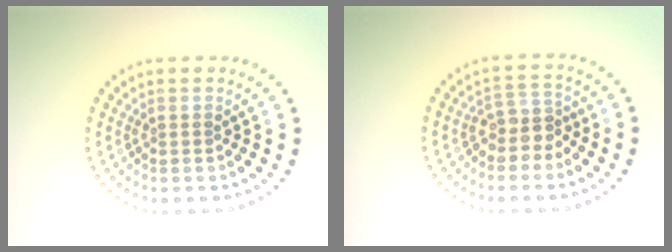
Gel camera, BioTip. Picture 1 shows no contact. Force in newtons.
{"total": 2.5, "press": 2.1, "slide": 1.5}